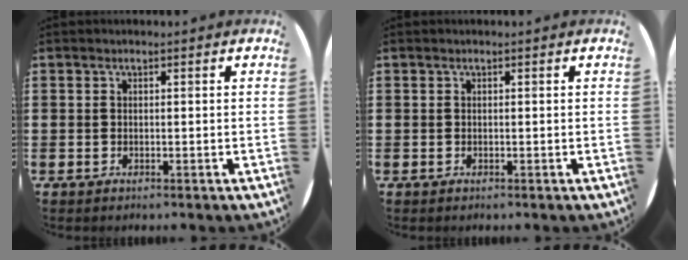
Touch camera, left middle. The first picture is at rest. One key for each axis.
{"total": 0.0}